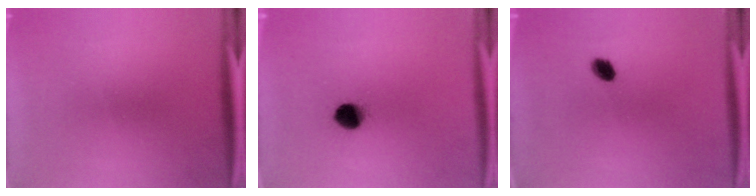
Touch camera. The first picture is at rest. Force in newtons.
{"total": 6.2}
{"total": 2.9}